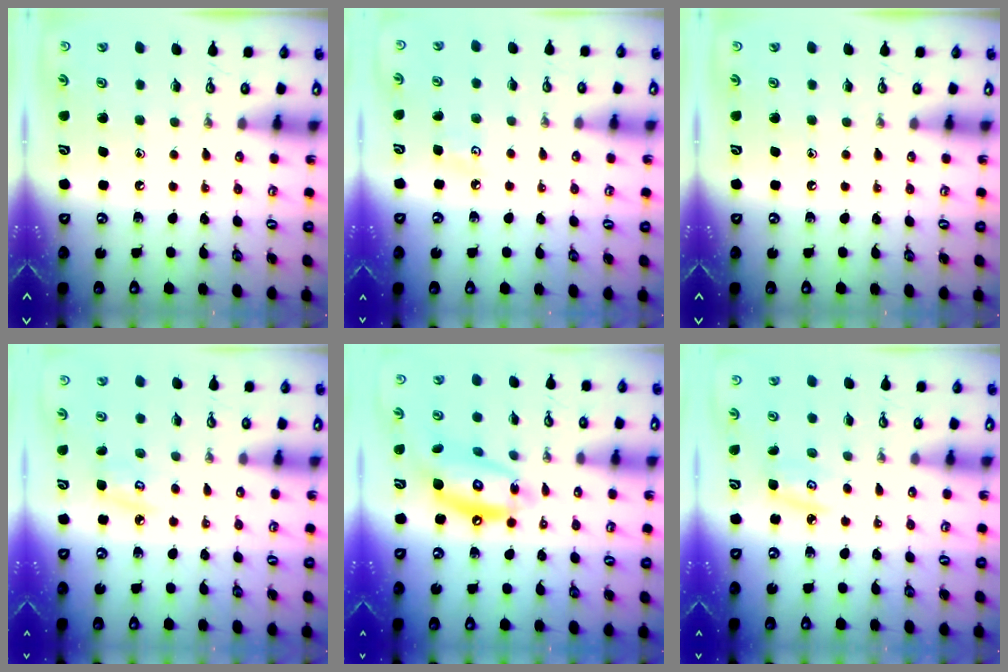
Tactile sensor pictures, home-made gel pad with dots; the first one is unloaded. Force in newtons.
{"total": 3.4, "press": 3.4, "slide": 0.5}
{"total": 0.0}
{"total": 5.5, "press": 5.5, "slide": 0.4}
{"total": 14.2, "press": 14.1, "slide": 1.2}
{"total": 4.9, "press": 4.8, "slide": 0.6}